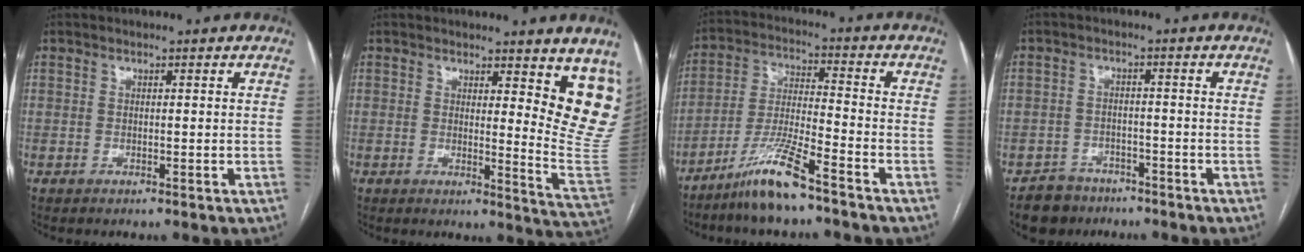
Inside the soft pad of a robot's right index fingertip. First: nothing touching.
{"total": 11.1, "force": [7.6, 2.1, 7.8], "torque": [-0.069, -0.046, 0.066]}
{"total": 9.6, "force": [-7.2, 0.2, 6.3], "torque": [-0.132, -0.021, -0.142]}
{"total": 5.1, "force": [-3.8, 3.5, 0.0], "torque": [0.004, 0.009, -0.060]}